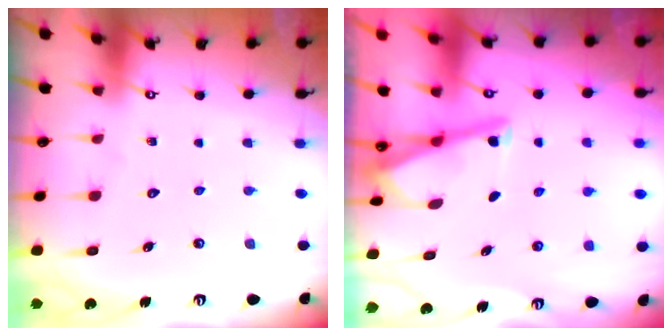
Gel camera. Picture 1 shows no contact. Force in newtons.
{"total": 2.8, "press": 2.8, "slide": 0.3}